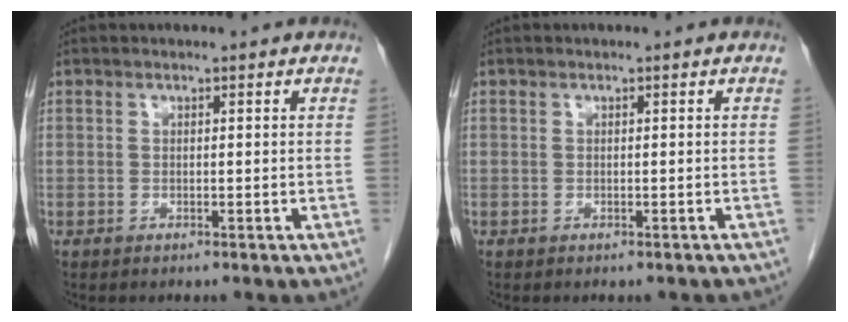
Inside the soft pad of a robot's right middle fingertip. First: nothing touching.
{"total": 1.2, "force": [-1.0, 0.4, 0.4], "torque": [-0.012, -0.002, -0.012]}